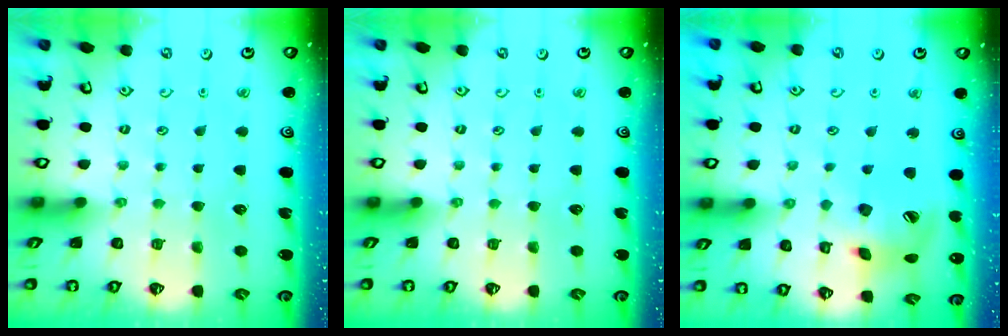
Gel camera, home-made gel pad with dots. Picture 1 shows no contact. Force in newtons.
{"total": 0.0}
{"total": 14.1, "press": 13.9, "slide": 2.2}